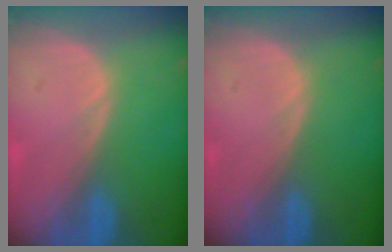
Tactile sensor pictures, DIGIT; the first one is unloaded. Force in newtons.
{"total": 0.0}